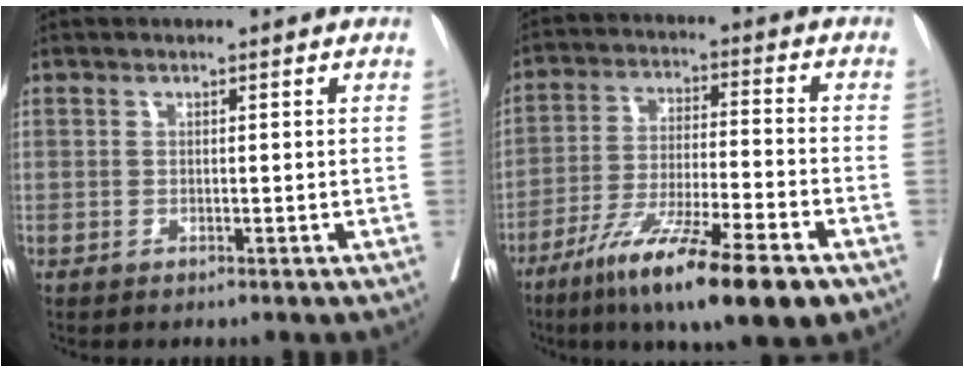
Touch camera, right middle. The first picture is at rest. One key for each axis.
{"total": 16.5, "fx": -10.3, "fy": 1.0, "fz": 12.9, "tx": -0.208, "ty": -0.045, "tz": -0.176}